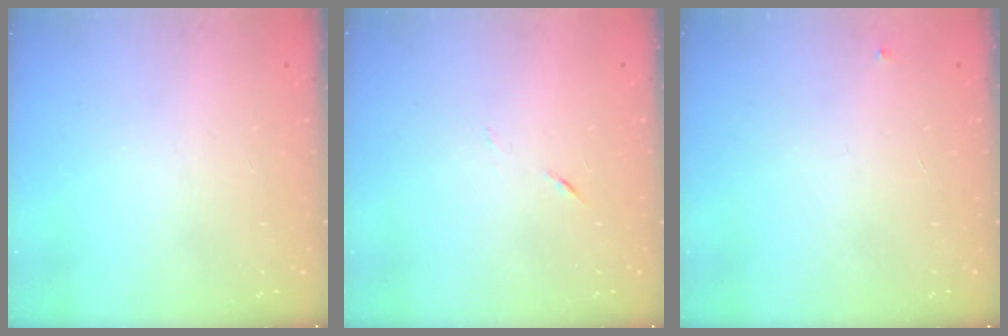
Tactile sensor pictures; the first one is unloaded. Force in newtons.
{"total": 4.0, "press": 3.9, "slide": 0.8}
{"total": 3.0, "press": 2.9, "slide": 0.4}